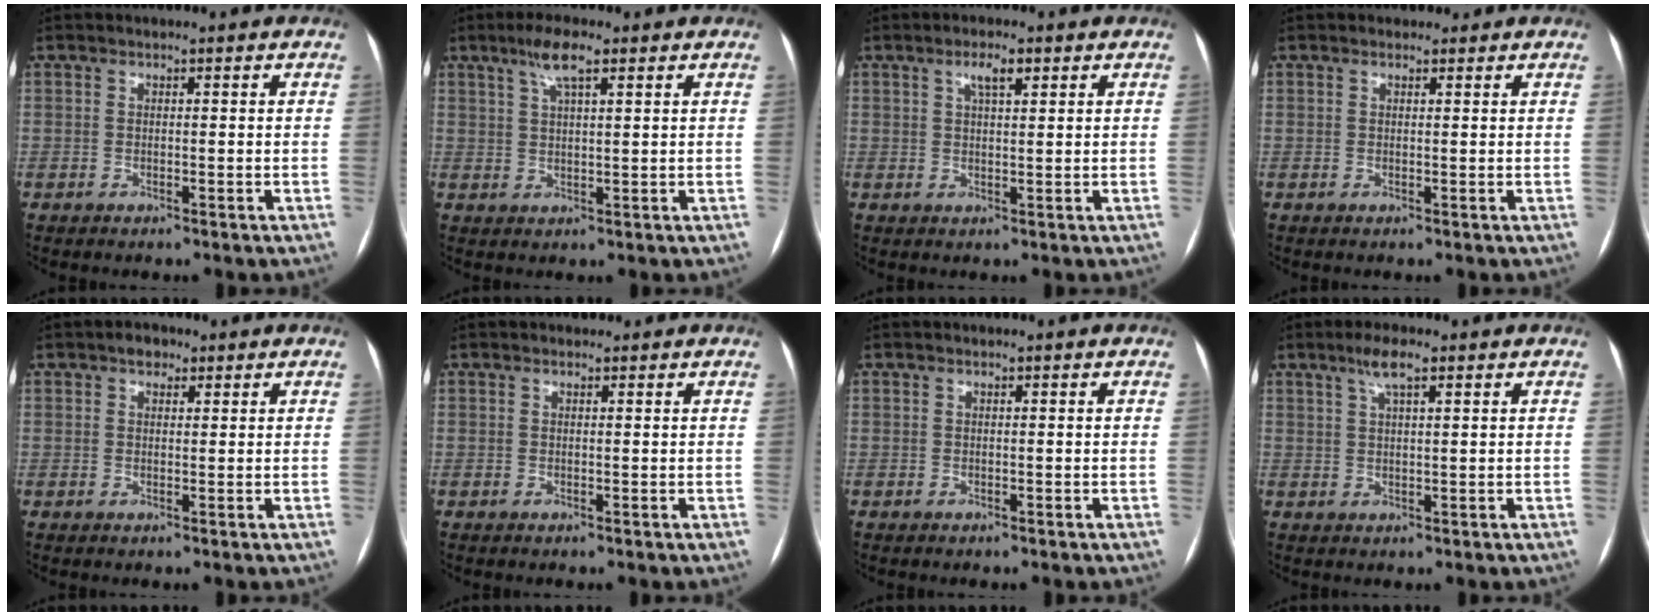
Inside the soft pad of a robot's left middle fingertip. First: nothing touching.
{"total": 4.9, "force": [2.9, 0.8, 3.8], "torque": [-0.077, 0.011, 0.053]}
{"total": 3.0, "force": [1.6, 0.8, 2.4], "torque": [-0.048, 0.006, 0.028]}
{"total": 0.9, "force": [0.7, 0.6, 0.1], "torque": [-0.006, 0.004, 0.008]}
{"total": 2.1, "force": [1.3, 1.4, 1.0], "torque": [-0.015, 0.008, 0.019]}
{"total": 0.6, "force": [0.5, 0.3, 0.1], "torque": [-0.010, 0.002, 0.005]}
{"total": 0.0}
{"total": 3.9, "force": [2.3, 0.6, 3.1], "torque": [-0.063, 0.009, 0.045]}